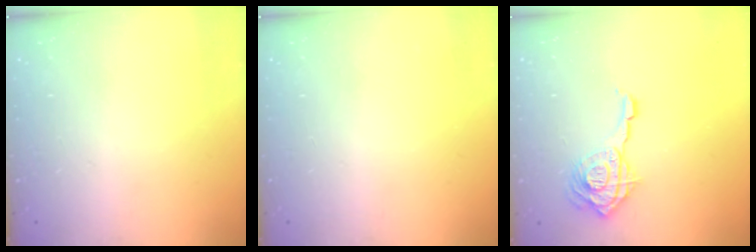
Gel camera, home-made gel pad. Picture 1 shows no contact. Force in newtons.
{"total": 0.0}
{"total": 12.8, "press": 12.7, "slide": 1.4}